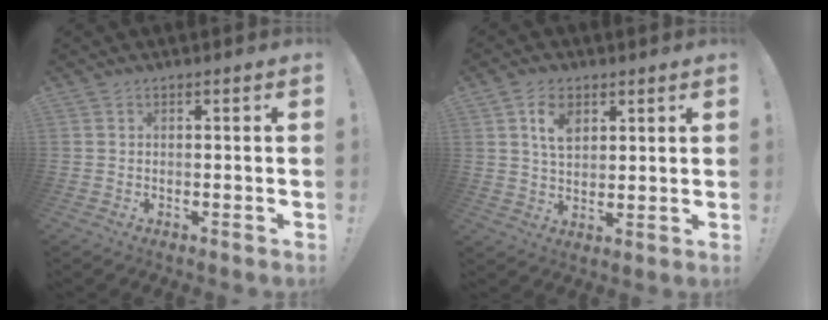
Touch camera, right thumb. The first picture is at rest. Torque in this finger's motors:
{"motor_torque": [0.78, 0.82, -0.05, 0.18, -0.01]}